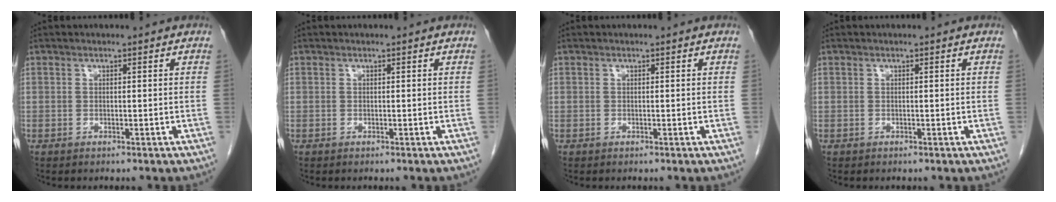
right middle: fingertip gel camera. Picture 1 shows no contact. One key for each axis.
{"total": 0.0}
{"total": 0.0}
{"total": 0.0}